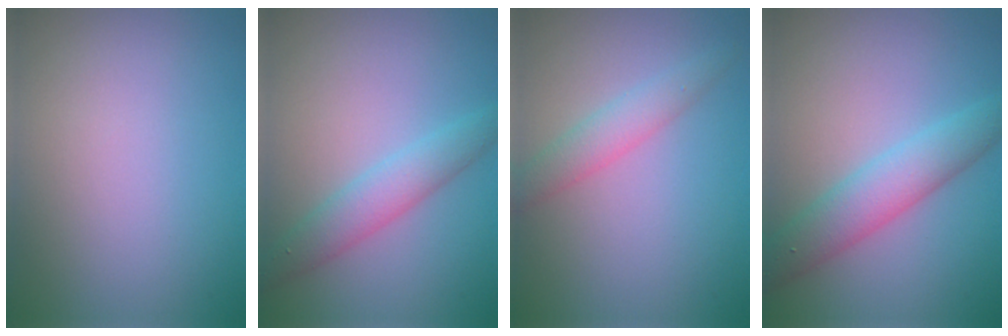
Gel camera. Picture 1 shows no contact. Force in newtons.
{"total": 3.0, "press": 3.0, "slide": 0.1}
{"total": 2.5, "press": 2.5, "slide": 0.1}
{"total": 4.3, "press": 4.3, "slide": 0.1}